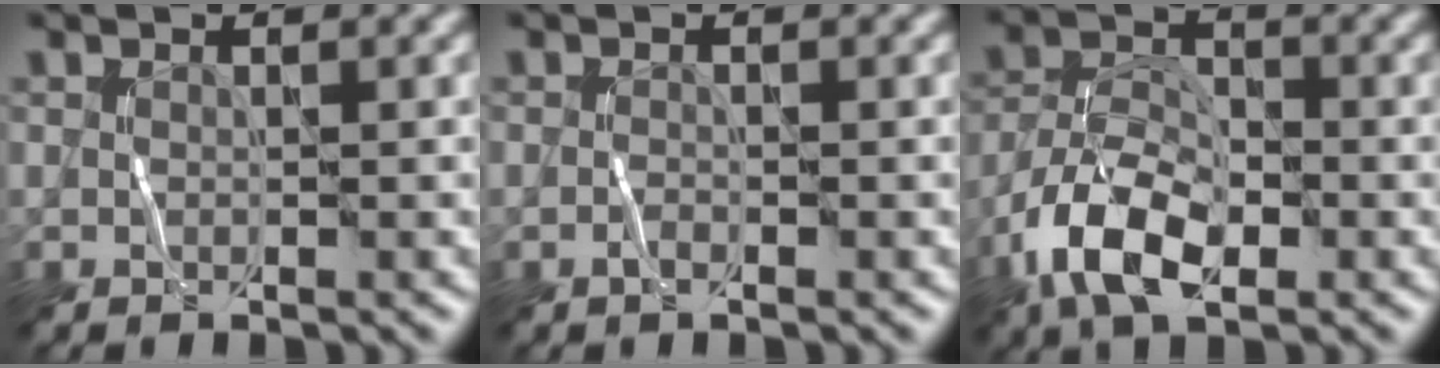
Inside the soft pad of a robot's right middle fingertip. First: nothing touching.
{"total": 0.7, "force": [-0.5, 0.2, 0.5], "torque": [-0.012, 0.000, -0.009]}
{"total": 7.4, "force": [-3.7, 3.8, 5.2], "torque": [-0.101, 0.001, -0.079]}